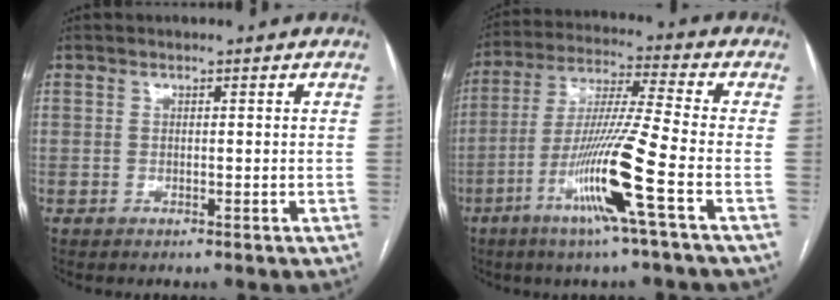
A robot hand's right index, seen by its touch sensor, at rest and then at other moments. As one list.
[{"total": 13.8, "force": [-5.6, -1.7, 12.5], "torque": [-0.247, -0.017, -0.111]}]